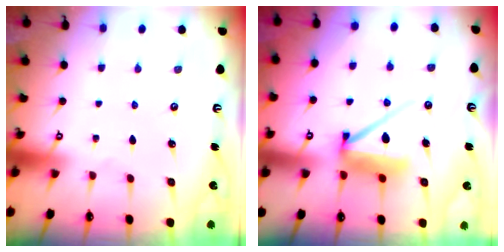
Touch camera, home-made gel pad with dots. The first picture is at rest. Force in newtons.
{"total": 9.6, "press": 9.5, "slide": 1.0}